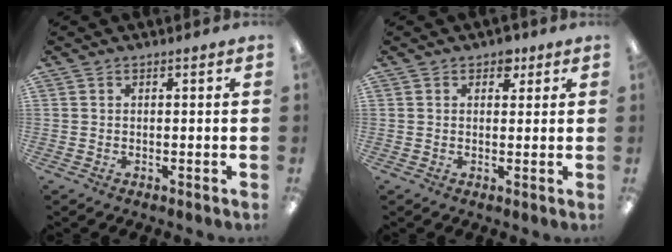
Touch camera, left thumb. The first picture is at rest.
{"total": 2.9, "force": [1.5, 2.1, 1.3], "torque": [-0.005, -0.005, 0.021]}